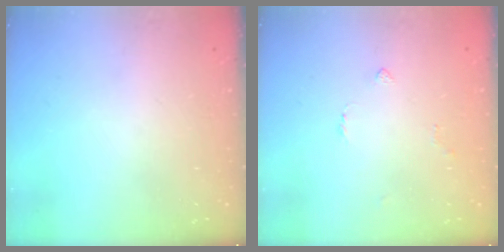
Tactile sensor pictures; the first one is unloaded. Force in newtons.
{"total": 2.3, "press": 2.2, "slide": 0.6}